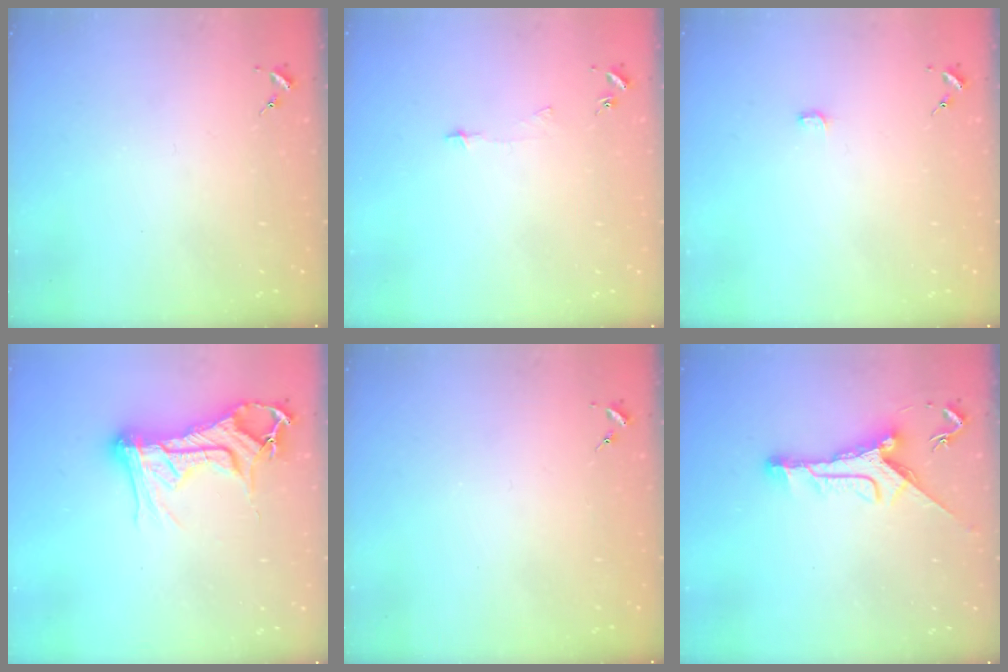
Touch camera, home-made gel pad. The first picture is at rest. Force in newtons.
{"total": 3.3, "press": 3.3, "slide": 0.2}
{"total": 2.2, "press": 2.2, "slide": 0.2}
{"total": 15.6, "press": 15.6, "slide": 1.1}
{"total": 0.0}
{"total": 11.3, "press": 11.3, "slide": 0.6}